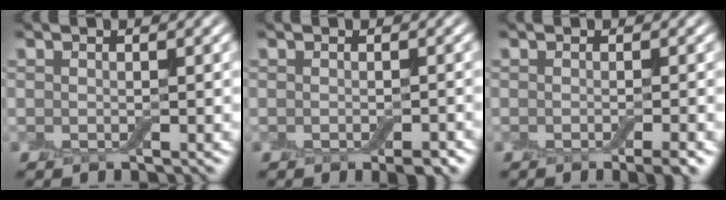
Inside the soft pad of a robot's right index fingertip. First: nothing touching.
{"total": 1.7, "force": [-0.9, 0.5, 1.3], "torque": [-0.018, -0.002, -0.011]}
{"total": 2.3, "force": [-1.1, 0.4, 1.9], "torque": [-0.023, -0.002, -0.019]}